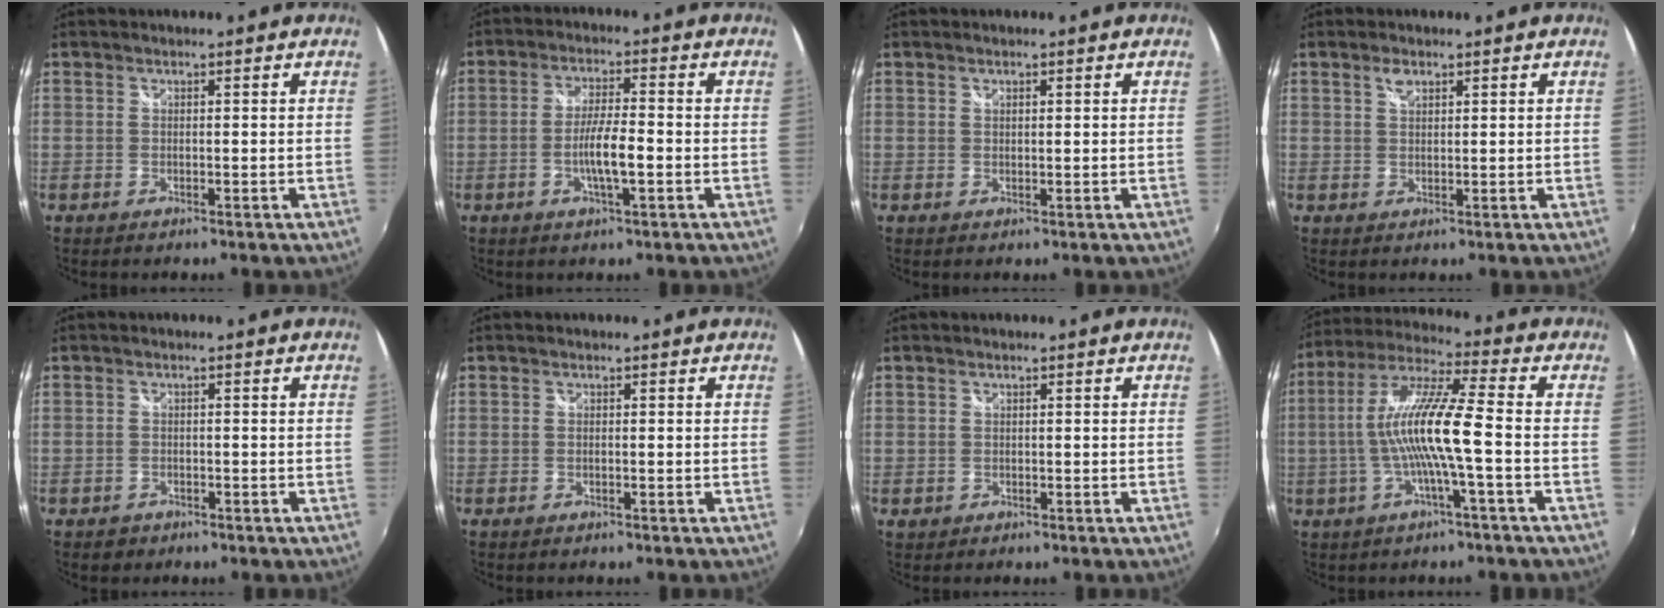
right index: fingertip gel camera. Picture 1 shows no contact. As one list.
[{"total": 6.1, "force": [-1.8, 0.8, 5.7], "torque": [-0.108, -0.002, -0.032]}, {"total": 0.6, "force": [0.4, 0.3, 0.4], "torque": [-0.004, 0.001, 0.006]}, {"total": 2.0, "force": [1.2, 1.0, 1.3], "torque": [-0.022, 0.004, 0.021]}, {"total": 2.2, "force": [-1.2, 1.7, 0.5], "torque": [-0.013, -0.001, -0.016]}, {"total": 0.0}, {"total": 1.1, "force": [0.0, 1.1, 0.1], "torque": [0.000, 0.000, -0.001]}, {"total": 12.8, "force": [-2.3, -0.1, 12.6], "torque": [-0.241, 0.006, -0.042]}]